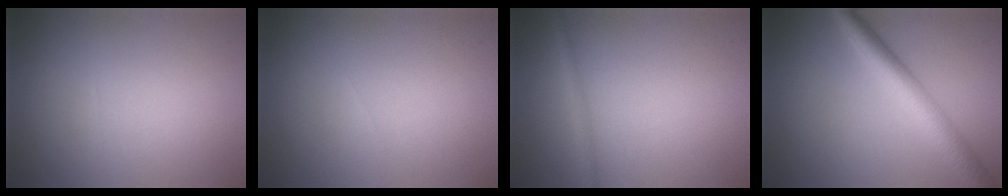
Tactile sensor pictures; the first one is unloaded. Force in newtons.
{"total": 0.0}
{"total": 1.4, "press": 1.4, "slide": 0.1}
{"total": 5.1, "press": 5.1, "slide": 0.2}